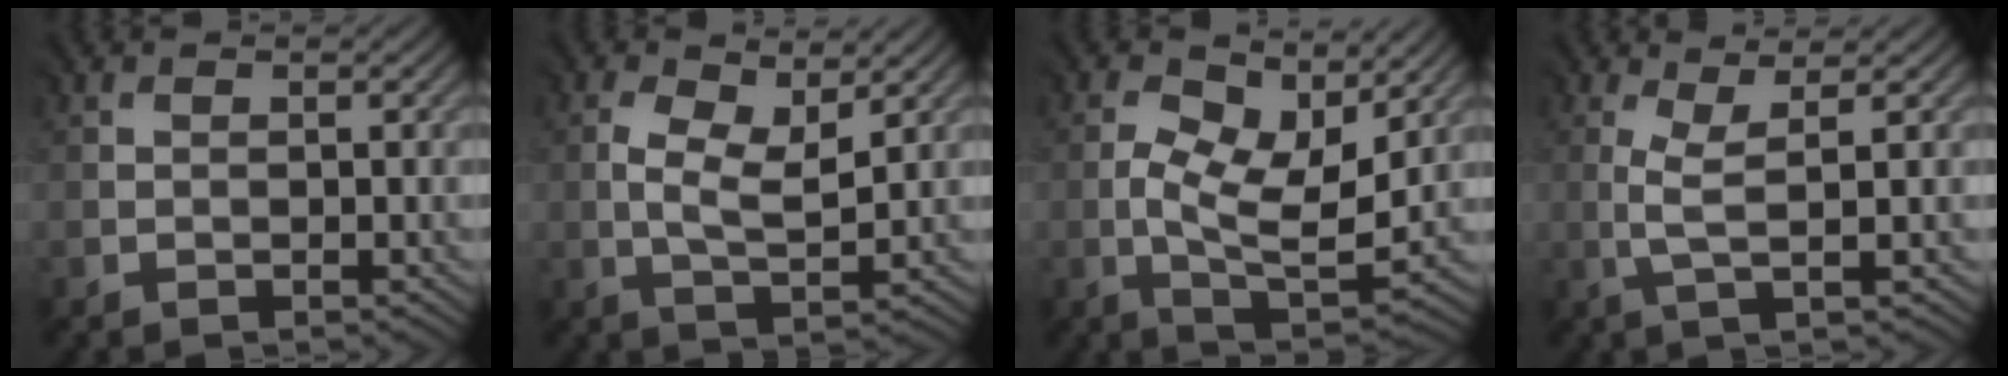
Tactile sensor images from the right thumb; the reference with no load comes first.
{"total": 4.6, "force": [1.4, 1.9, 4.0], "torque": [-0.083, 0.000, 0.028]}
{"total": 7.9, "force": [1.4, 3.7, 6.8], "torque": [-0.129, -0.004, 0.027]}
{"total": 2.4, "force": [0.3, -0.2, 2.3], "torque": [-0.053, 0.001, 0.008]}